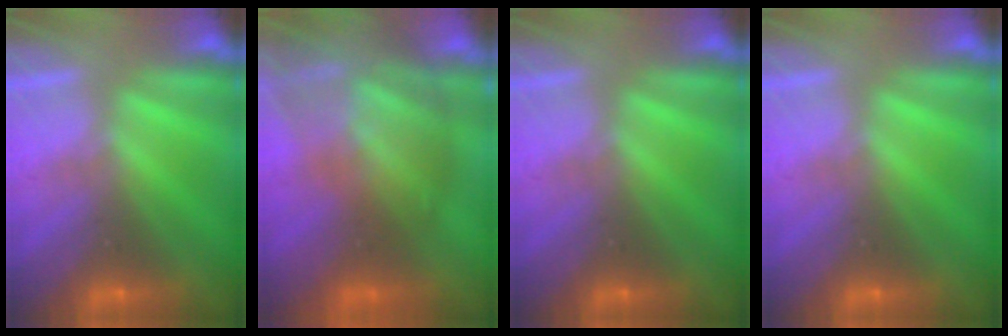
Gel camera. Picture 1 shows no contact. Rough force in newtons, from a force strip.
{"total": 9.8}
{"total": 0.0}
{"total": 0.0}